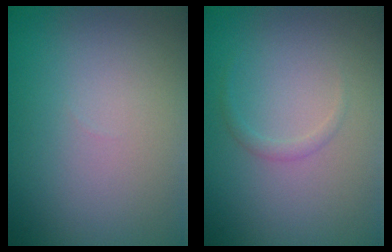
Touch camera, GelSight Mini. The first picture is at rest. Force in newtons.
{"total": 0.8, "press": 0.8, "slide": 0.1}